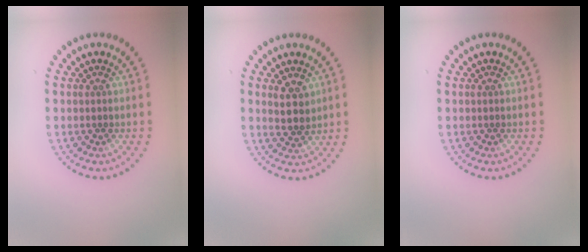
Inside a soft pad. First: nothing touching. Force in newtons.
{"total": 2.4, "press": 2.2, "slide": 0.9}
{"total": 0.0}